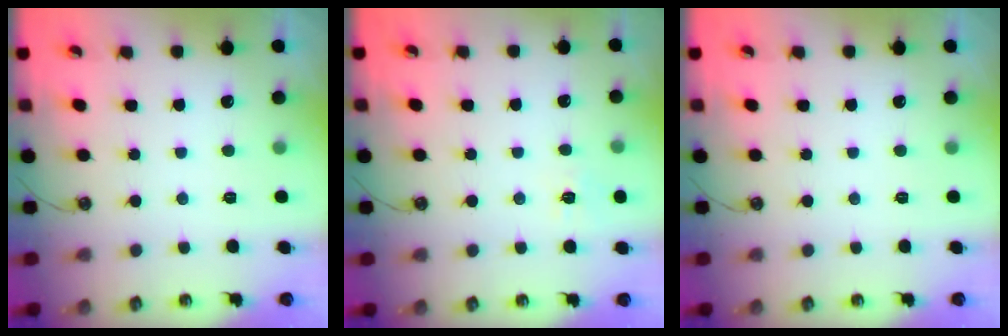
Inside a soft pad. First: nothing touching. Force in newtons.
{"total": 6.6, "press": 6.6, "slide": 0.5}
{"total": 0.0}